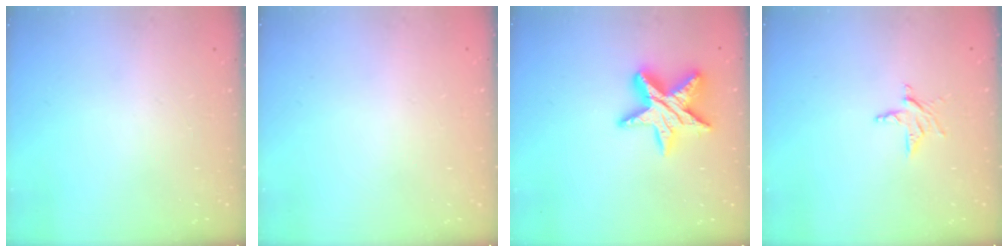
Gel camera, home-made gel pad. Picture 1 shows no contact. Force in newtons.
{"total": 0.0}
{"total": 15.0, "press": 14.9, "slide": 1.3}
{"total": 4.0, "press": 4.0, "slide": 0.3}